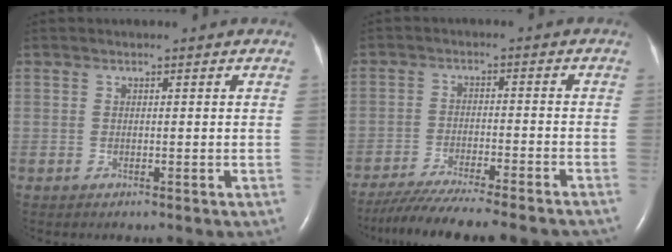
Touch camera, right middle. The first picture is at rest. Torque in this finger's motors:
{"motor_torque": [1.07, -1.07, 0.20, 0.07]}